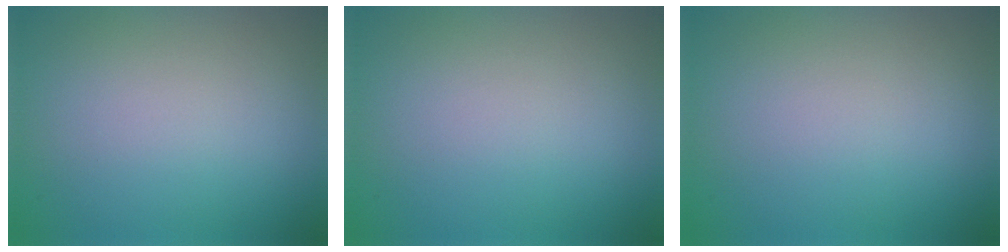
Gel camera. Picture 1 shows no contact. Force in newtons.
{"total": 0.0}
{"total": 0.0}